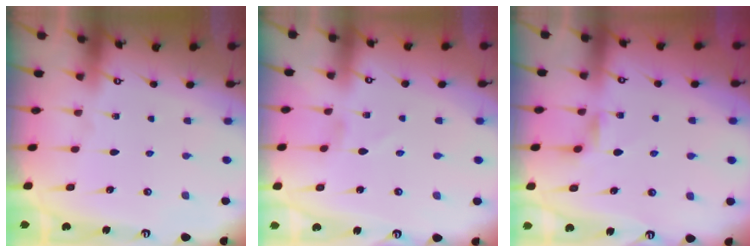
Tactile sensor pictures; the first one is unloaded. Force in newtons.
{"total": 1.1, "press": 1.1, "slide": 0.1}
{"total": 2.2, "press": 2.2, "slide": 0.4}